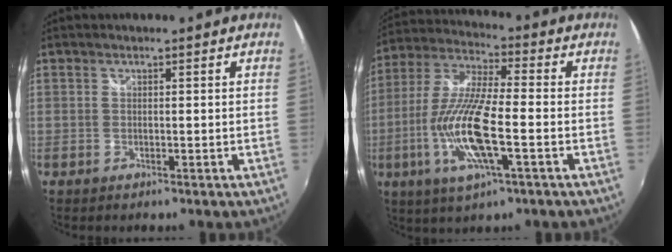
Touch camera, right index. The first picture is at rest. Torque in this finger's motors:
{"motor_torque": [1.24, -0.72, 0.95, 0.21]}